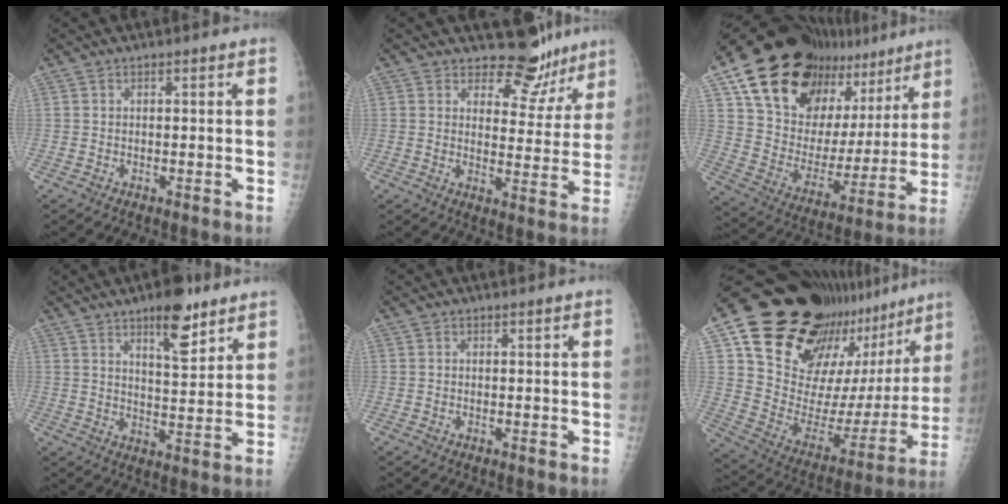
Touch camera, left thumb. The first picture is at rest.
{"total": 9.2, "force": [7.9, 4.6, 1.0], "torque": [0.026, -0.068, 0.096]}
{"total": 28.4, "force": [18.3, 15.4, 15.4], "torque": [-0.212, -0.046, 0.294]}
{"total": 9.6, "force": [6.2, 3.2, 6.5], "torque": [-0.081, -0.039, 0.095]}
{"total": 0.0}
{"total": 31.2, "force": [20.6, 15.2, 17.8], "torque": [-0.253, -0.073, 0.317]}